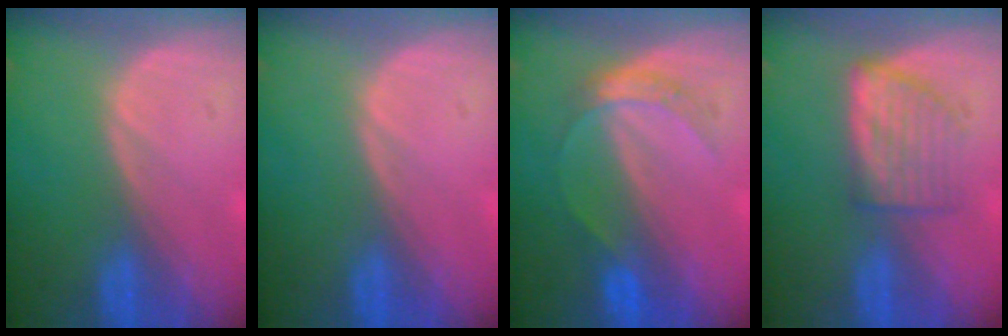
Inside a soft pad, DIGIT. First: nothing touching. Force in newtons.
{"total": 0.0}
{"total": 3.8, "press": 3.8, "slide": 0.4}
{"total": 5.8, "press": 5.4, "slide": 2.1}